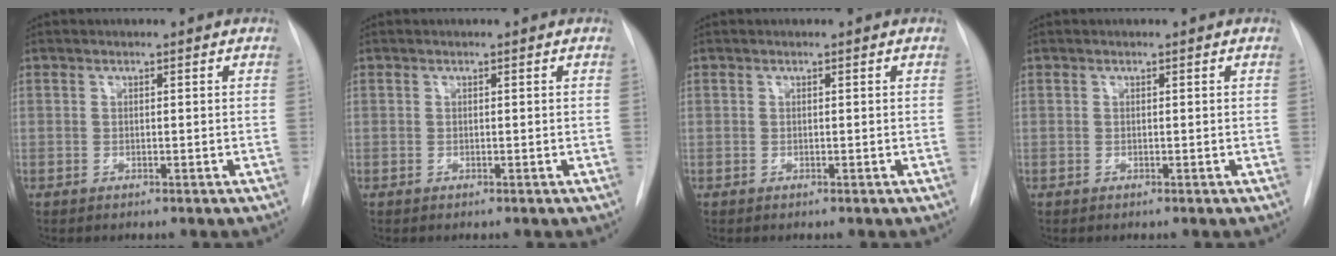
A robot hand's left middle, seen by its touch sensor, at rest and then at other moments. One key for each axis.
{"total": 0.0}
{"total": 0.0}
{"total": 0.0}